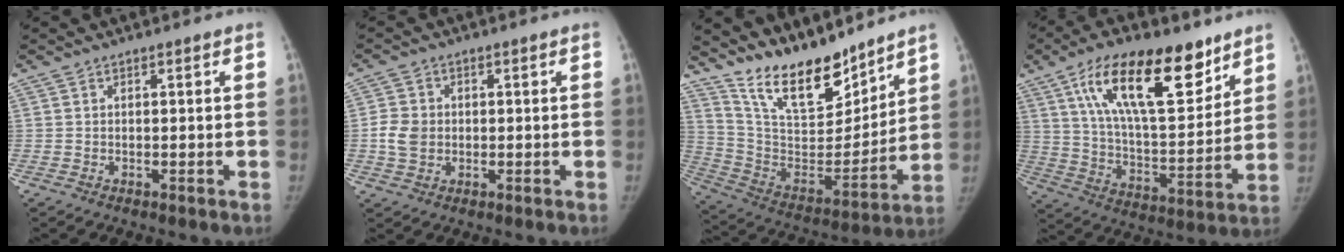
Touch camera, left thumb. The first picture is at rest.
{"total": 4.8, "force": [-0.3, 4.1, 2.4], "torque": [-0.034, 0.000, -0.006]}
{"total": 19.7, "force": [16.2, 6.8, 8.9], "torque": [-0.103, -0.107, 0.292]}
{"total": 23.2, "force": [13.2, 9.6, 16.5], "torque": [-0.230, -0.052, 0.230]}